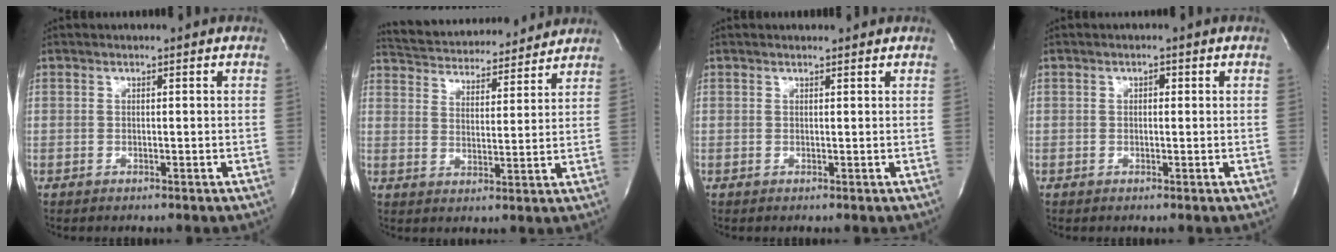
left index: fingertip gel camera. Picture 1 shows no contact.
{"total": 16.6, "force": [15.7, 3.3, 4.2], "torque": [-0.076, 0.024, 0.231]}
{"total": 1.2, "force": [1.2, 0.1, 0.2], "torque": [-0.012, 0.006, 0.017]}
{"total": 0.9, "force": [0.2, 0.6, 0.7], "torque": [-0.009, 0.003, 0.001]}